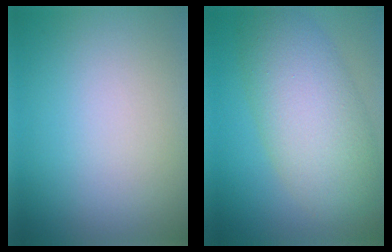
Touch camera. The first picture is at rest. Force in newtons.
{"total": 8.1, "press": 8.1, "slide": 0.5}